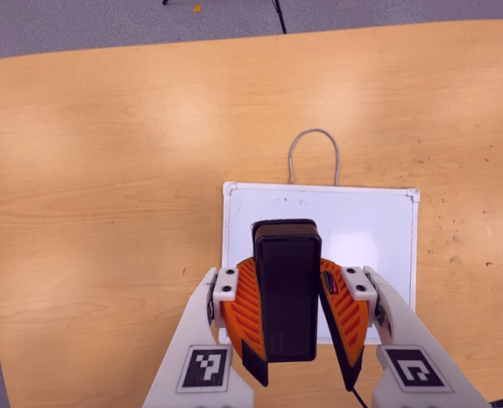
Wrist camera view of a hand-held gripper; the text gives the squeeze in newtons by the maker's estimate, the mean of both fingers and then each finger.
{"total": 9.8, "left": 9.8, "right": 9.8}